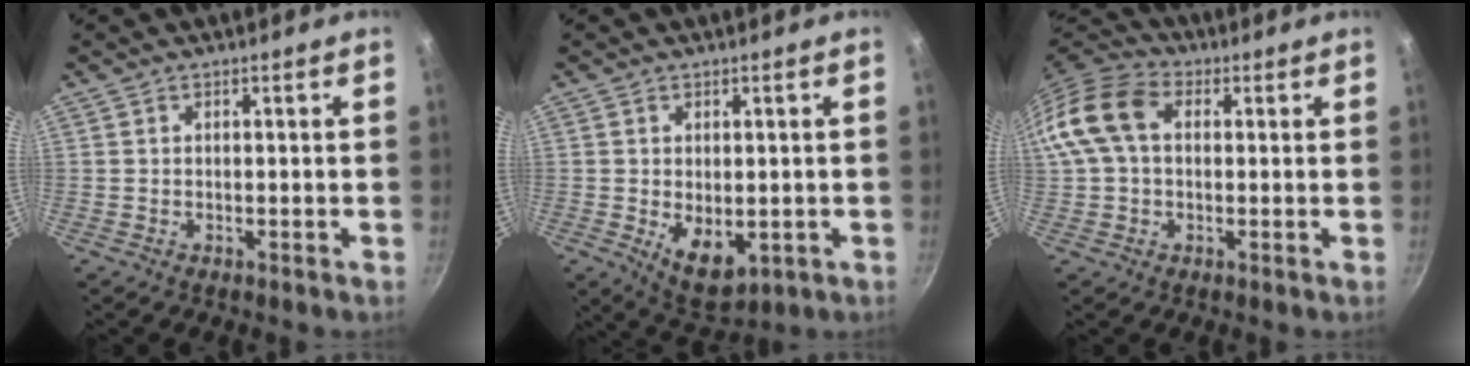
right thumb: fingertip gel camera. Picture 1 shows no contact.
{"total": 7.5, "force": [-1.1, 4.6, 5.8], "torque": [-0.076, -0.020, 0.001]}
{"total": 12.4, "force": [2.0, 8.6, 8.8], "torque": [-0.157, 0.028, 0.019]}